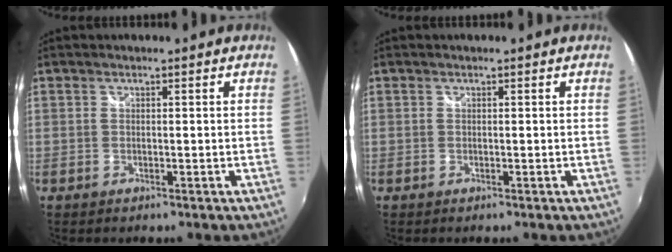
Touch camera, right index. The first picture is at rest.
{"total": 0.0}